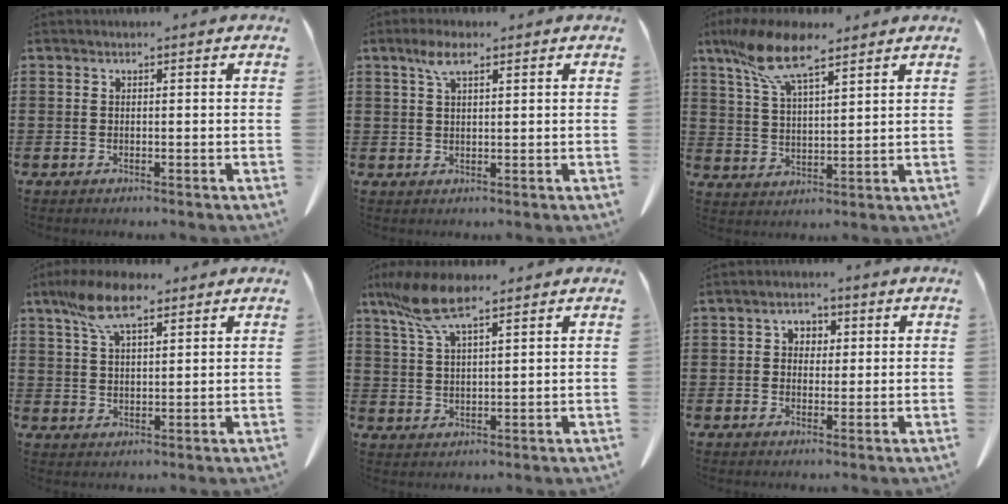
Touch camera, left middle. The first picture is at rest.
{"total": 4.2, "force": [2.3, 1.3, 3.2], "torque": [-0.071, 0.006, 0.040]}
{"total": 11.0, "force": [7.9, 3.2, 6.9], "torque": [-0.162, -0.014, 0.144]}
{"total": 8.8, "force": [5.8, 3.0, 5.9], "torque": [-0.129, 0.000, 0.108]}
{"total": 8.8, "force": [6.2, 2.2, 5.9], "torque": [-0.145, -0.015, 0.110]}
{"total": 2.6, "force": [0.5, 2.3, 1.2], "torque": [-0.026, 0.007, 0.004]}